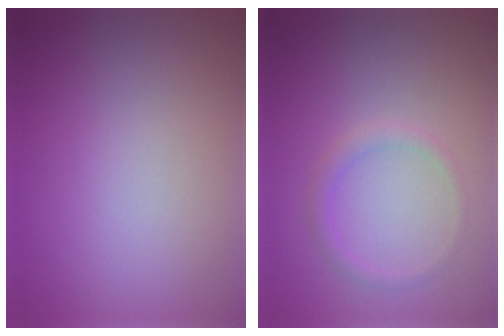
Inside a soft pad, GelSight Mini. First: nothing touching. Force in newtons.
{"total": 1.2, "press": 1.2, "slide": 0.0}